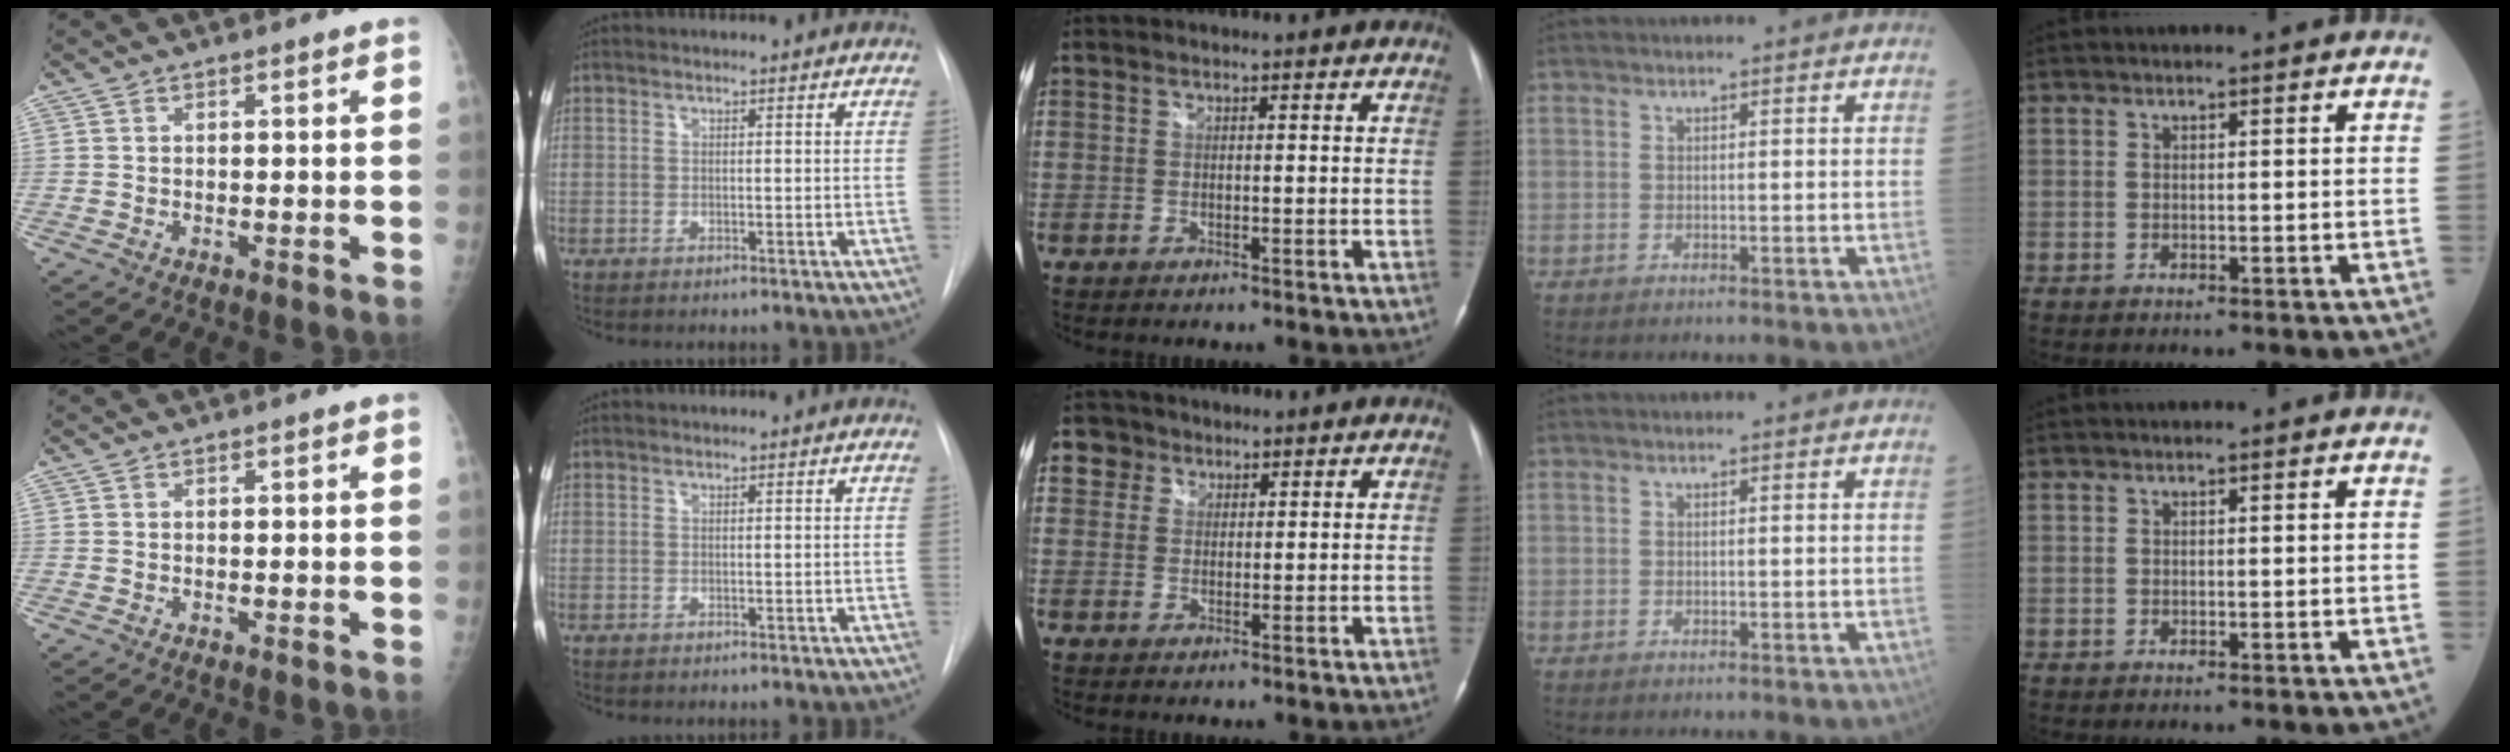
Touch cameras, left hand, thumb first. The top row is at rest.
{"middle": {"total": 3.2, "force": [1.7, 2.7, 0.1], "torque": [0.004, 0.009, 0.023]}}